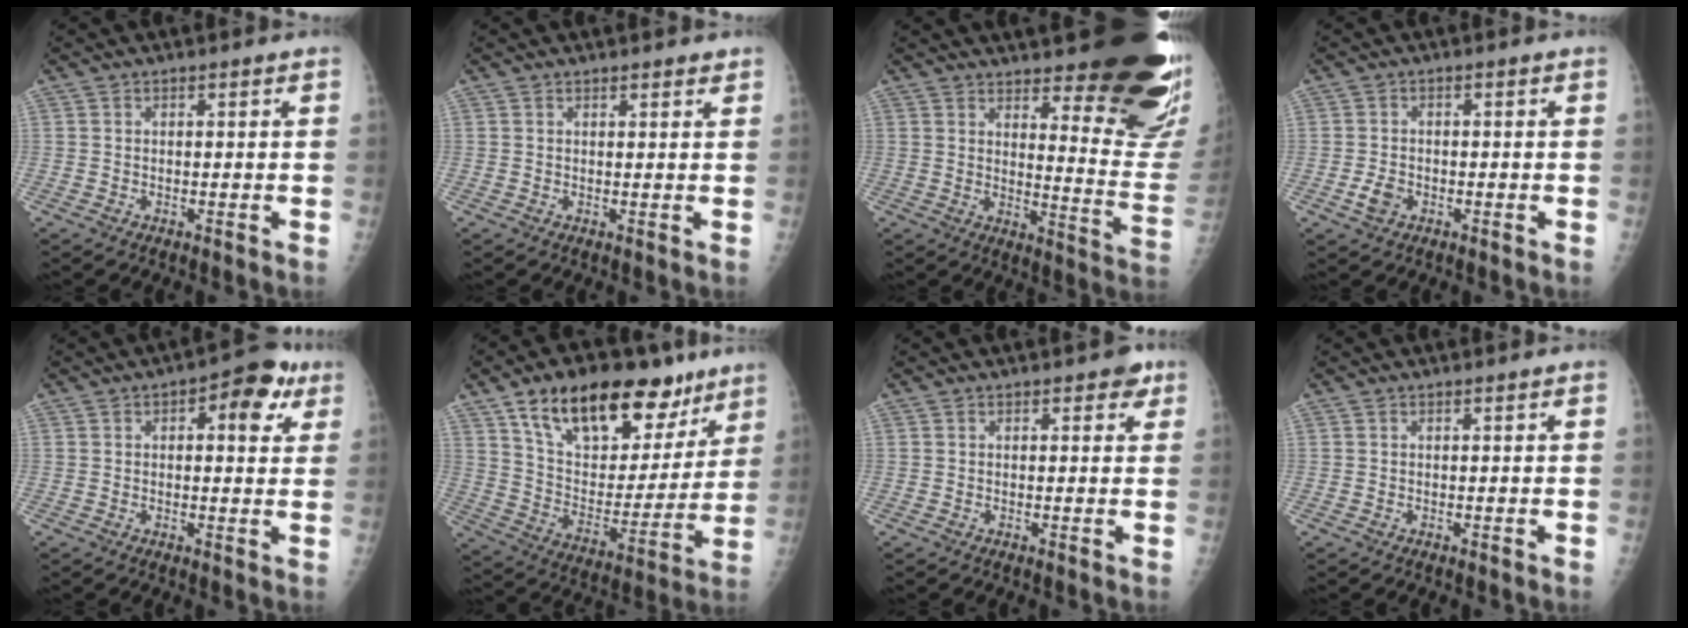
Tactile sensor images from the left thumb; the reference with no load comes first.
{"total": 1.5, "force": [1.2, 0.6, 0.7], "torque": [-0.002, -0.005, 0.013]}
{"total": 23.0, "force": [16.0, 5.8, 15.5], "torque": [-0.167, -0.118, 0.197]}
{"total": 3.2, "force": [-1.3, 2.3, 1.9], "torque": [-0.033, 0.006, -0.023]}
{"total": 8.9, "force": [3.6, 4.3, 6.9], "torque": [-0.055, 0.004, 0.038]}
{"total": 26.5, "force": [16.0, 13.3, 16.4], "torque": [-0.214, -0.033, 0.263]}
{"total": 2.2, "force": [1.2, 1.4, 1.3], "torque": [0.005, -0.001, 0.009]}
{"total": 0.0}